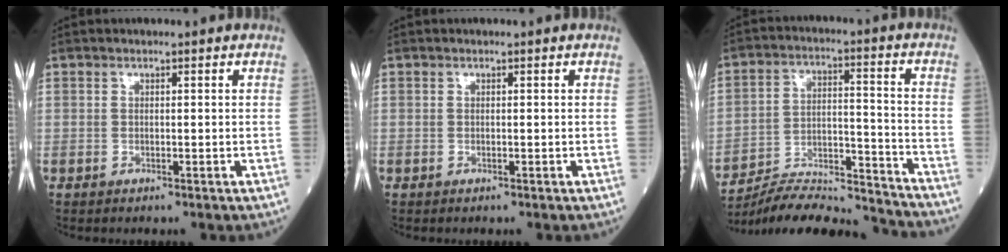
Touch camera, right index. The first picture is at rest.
{"total": 0.0}
{"total": 17.6, "force": [-17.2, 0.6, 3.5], "torque": [-0.068, 0.021, -0.269]}